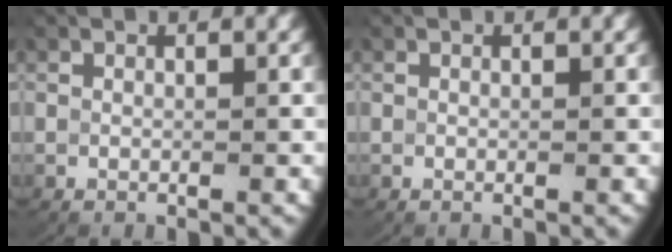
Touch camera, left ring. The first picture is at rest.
{"total": 0.0}